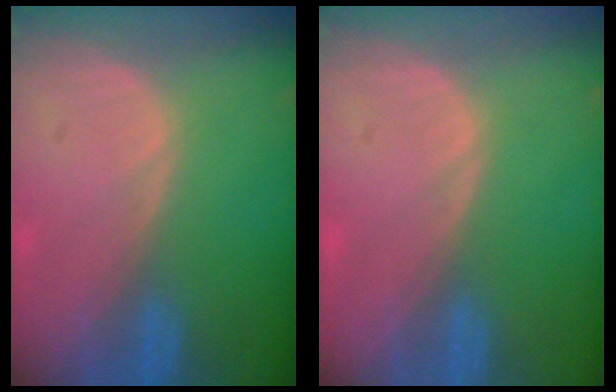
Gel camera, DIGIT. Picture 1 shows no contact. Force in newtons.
{"total": 0.0}